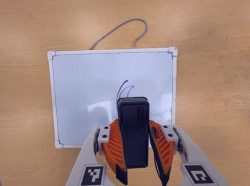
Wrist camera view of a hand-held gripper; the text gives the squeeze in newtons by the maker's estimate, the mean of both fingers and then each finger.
{"total": 6.9, "left": 5.6, "right": 8.2}